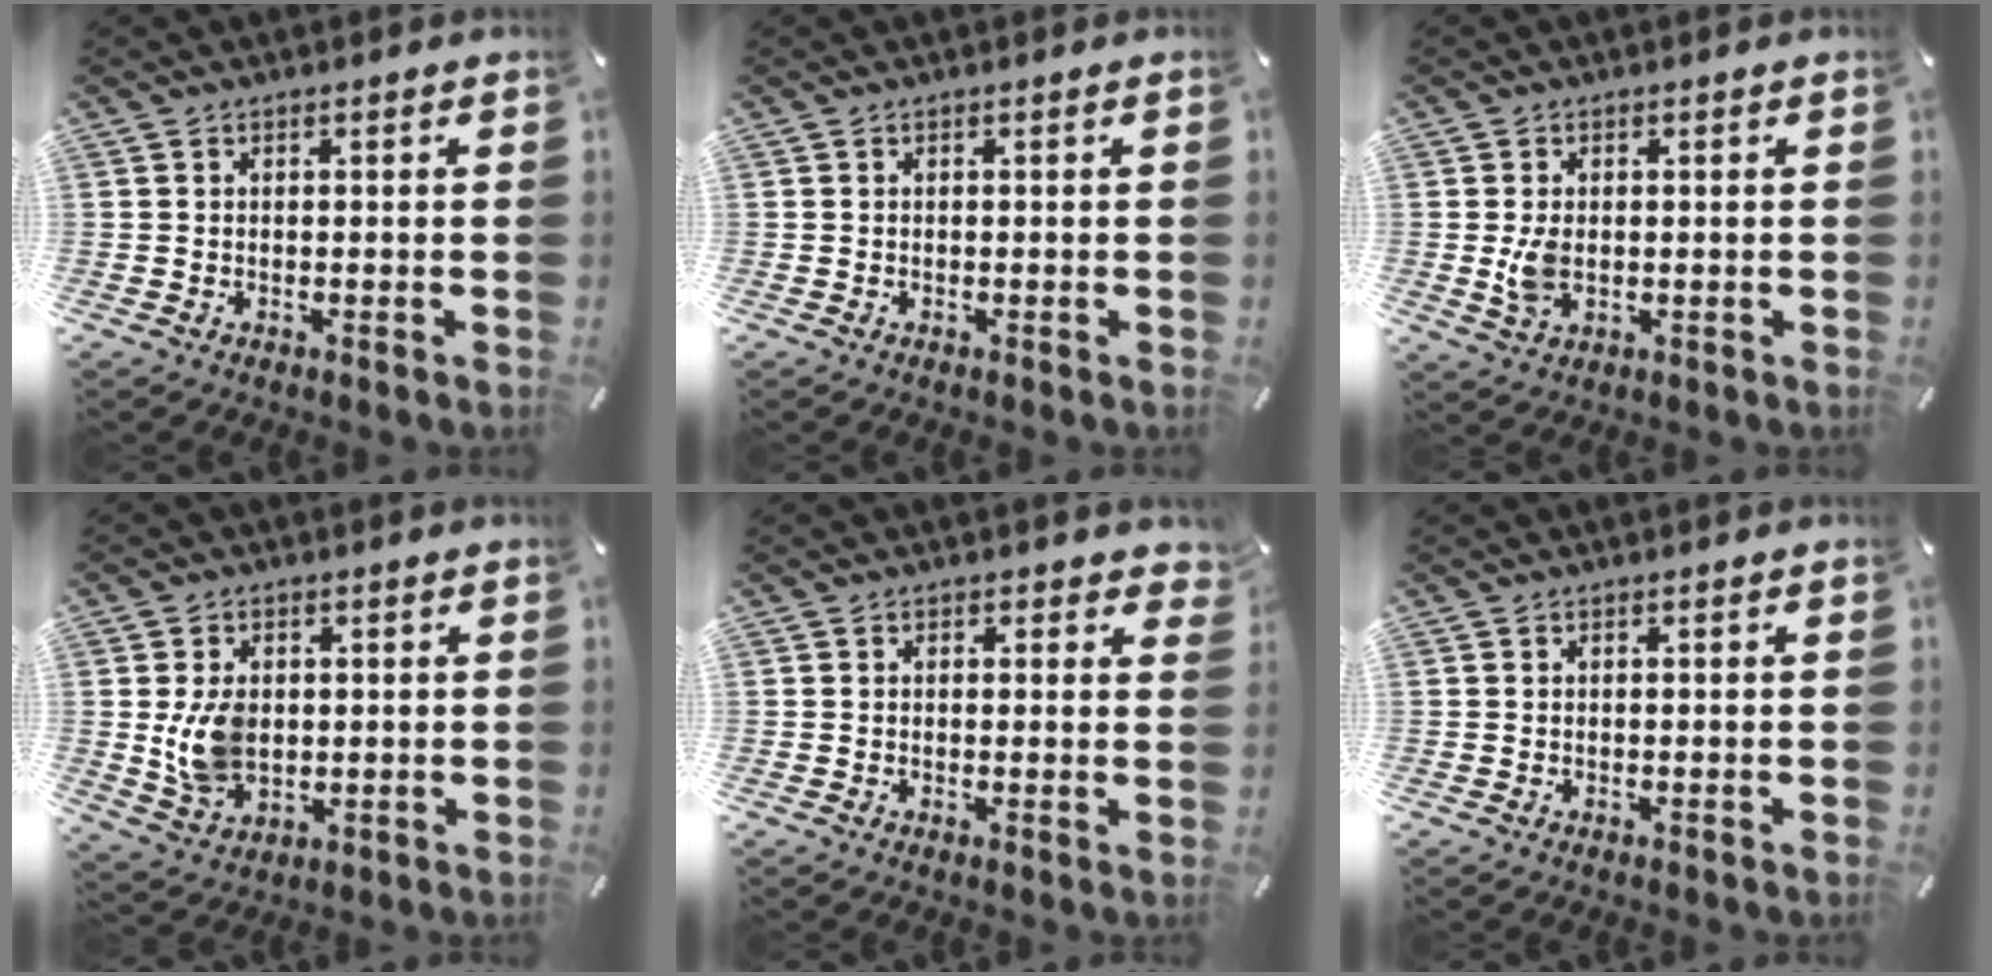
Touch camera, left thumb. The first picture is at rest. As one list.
[{"total": 0.0}, {"total": 4.6, "force": [-0.1, 3.1, 3.5], "torque": [-0.070, -0.010, -0.008]}, {"total": 9.2, "force": [0.7, 7.0, 5.9], "torque": [-0.122, -0.007, 0.010]}, {"total": 1.3, "force": [0.7, 0.9, 0.6], "torque": [0.003, -0.001, 0.009]}, {"total": 0.0}]